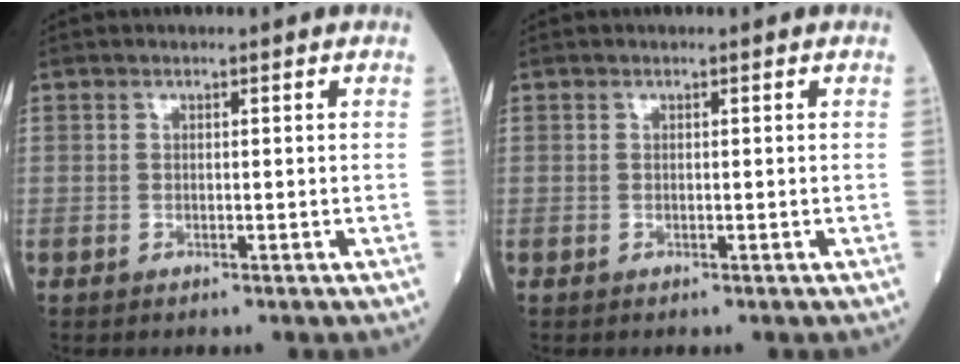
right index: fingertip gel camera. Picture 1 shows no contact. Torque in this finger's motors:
{"motor_torque": [0.00, 0.00, 0.00, 0.00]}